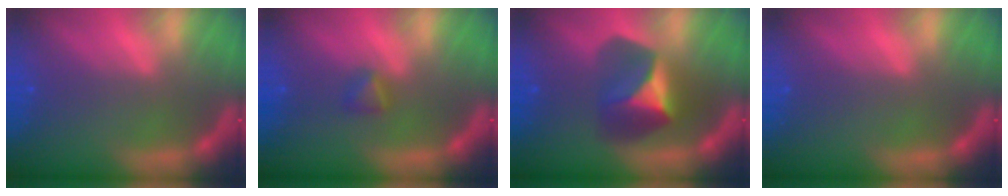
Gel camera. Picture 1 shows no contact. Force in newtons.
{"total": 1.4}
{"total": 5.9}
{"total": 0.0}